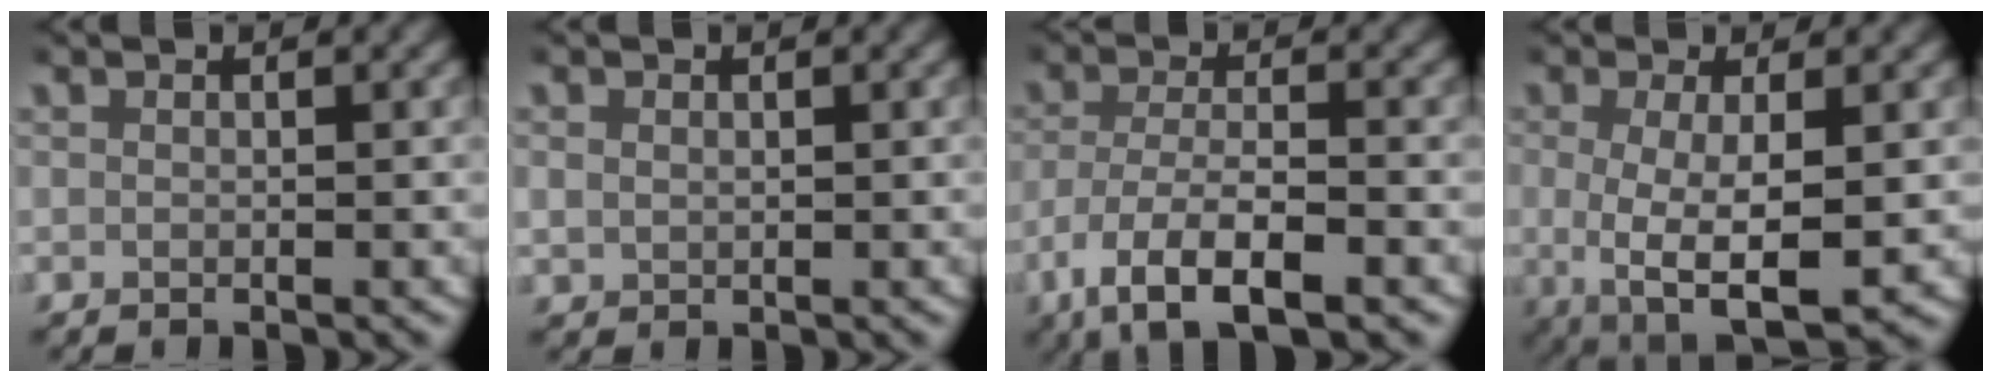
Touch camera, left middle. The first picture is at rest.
{"total": 1.1, "force": [0.3, 0.9, 0.4], "torque": [-0.013, -0.002, 0.012]}
{"total": 6.5, "force": [-3.7, 2.7, 4.6], "torque": [-0.099, -0.025, -0.046]}
{"total": 7.4, "force": [-2.1, 3.9, 6.0], "torque": [-0.131, -0.042, -0.009]}